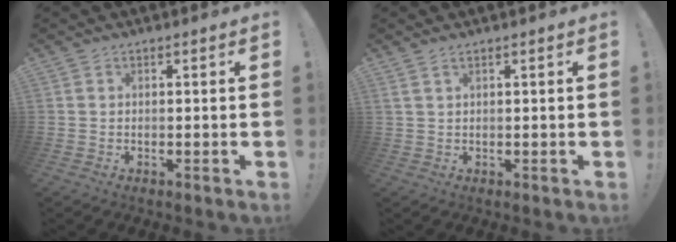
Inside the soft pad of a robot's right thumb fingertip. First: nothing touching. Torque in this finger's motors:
{"motor_torque": [-0.36, 0.24, -0.29, 0.22, 0.07]}